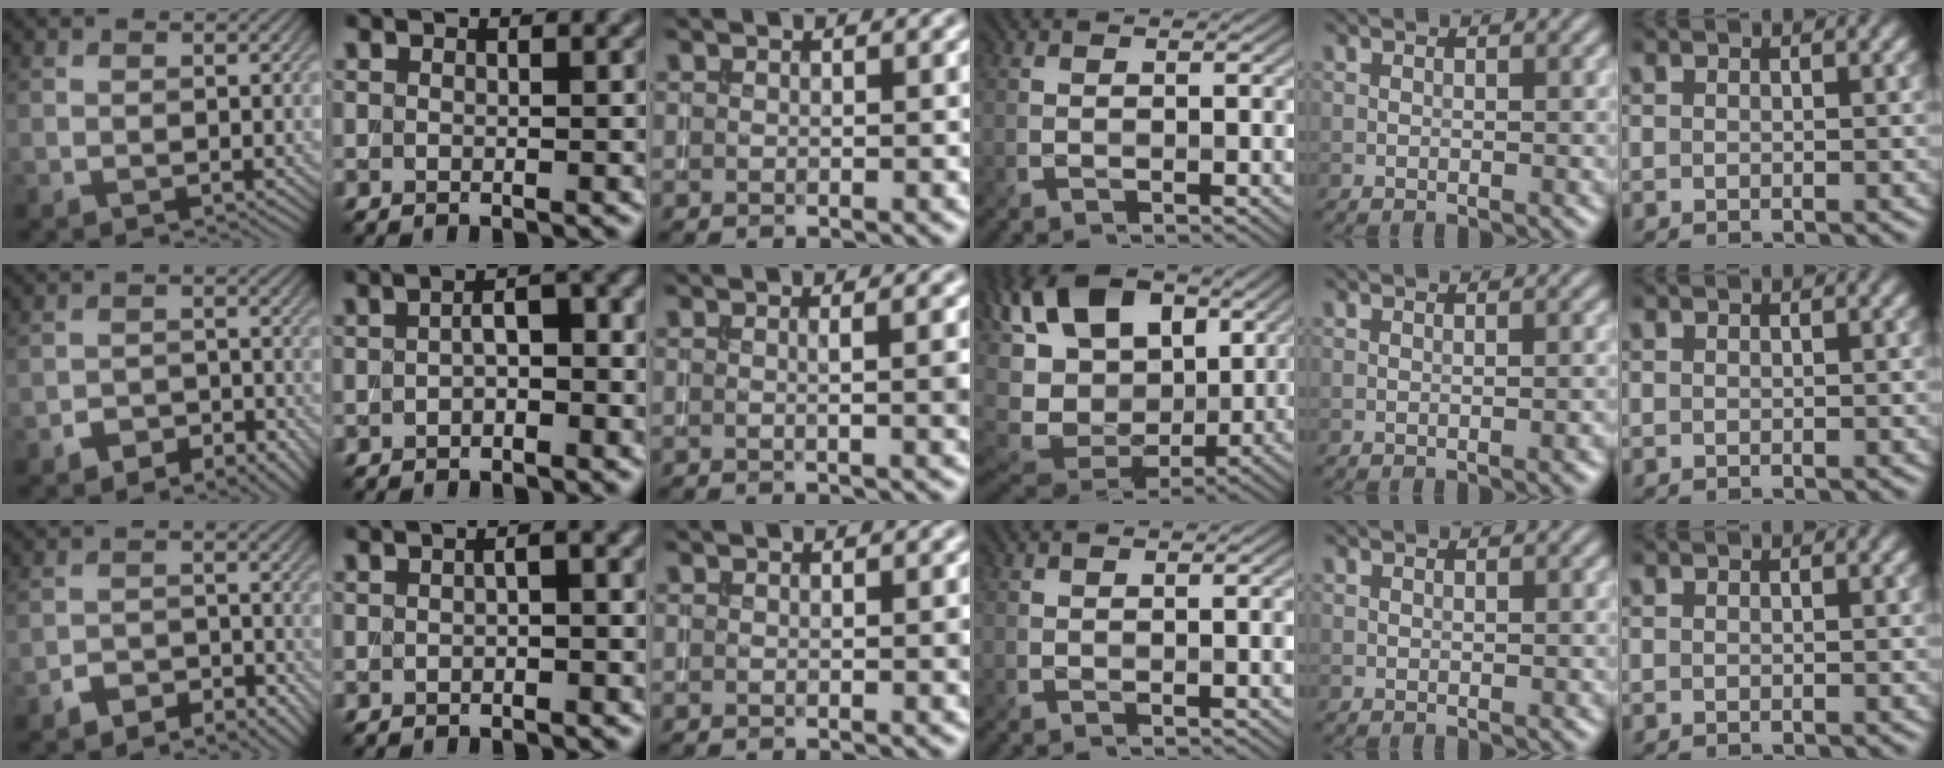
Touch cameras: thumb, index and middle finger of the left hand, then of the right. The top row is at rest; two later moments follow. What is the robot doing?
{"motion": "extract", "object": "backpack"}